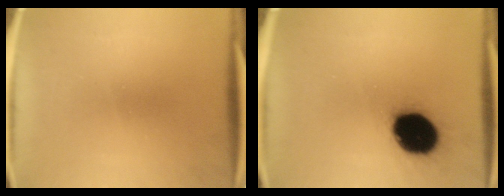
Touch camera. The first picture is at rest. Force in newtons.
{"total": 18.6}